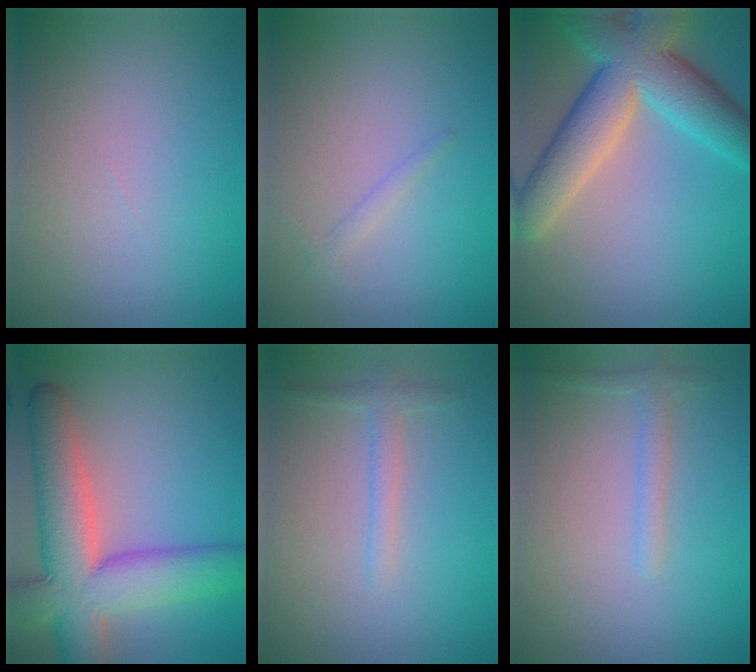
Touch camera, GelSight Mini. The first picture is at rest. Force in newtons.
{"total": 0.9, "press": 0.9, "slide": 0.0}
{"total": 9.1, "press": 9.1, "slide": 0.5}
{"total": 10.8, "press": 10.8, "slide": 0.7}
{"total": 1.6, "press": 1.6, "slide": 0.1}
{"total": 1.4, "press": 1.4, "slide": 0.1}